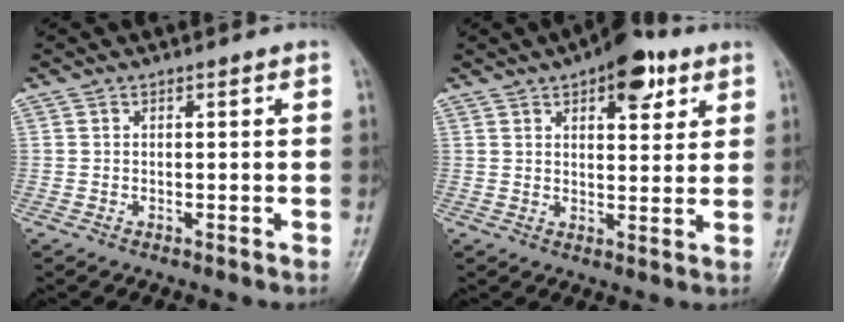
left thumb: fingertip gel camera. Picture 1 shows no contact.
{"total": 10.0, "force": [5.3, 4.6, 7.1], "torque": [-0.069, -0.018, 0.071]}